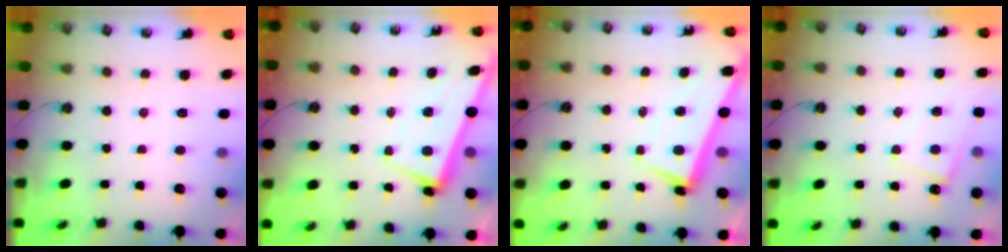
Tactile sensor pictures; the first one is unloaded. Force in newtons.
{"total": 2.1, "press": 2.0, "slide": 0.9}
{"total": 1.6, "press": 0.6, "slide": 1.4}
{"total": 0.0}